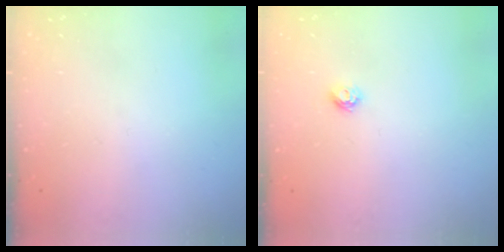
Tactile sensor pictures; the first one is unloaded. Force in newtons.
{"total": 4.6, "press": 4.5, "slide": 0.6}